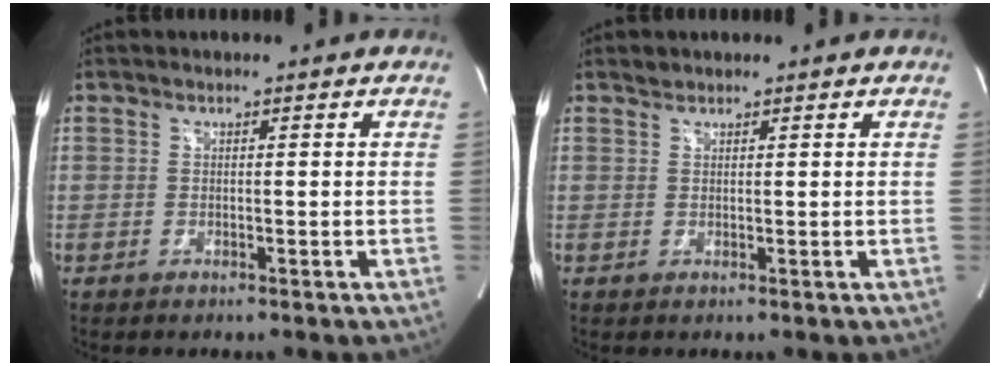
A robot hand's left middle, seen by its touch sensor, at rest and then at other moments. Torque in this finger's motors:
{"motor_torque": [0.16, -0.11, -0.10, 0.01]}